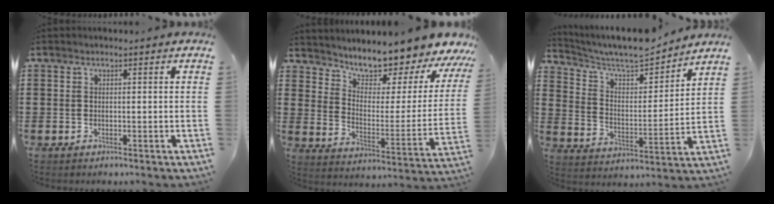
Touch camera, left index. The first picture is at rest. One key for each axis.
{"total": 7.6, "fx": 7.3, "fy": 1.0, "fz": 1.7, "tx": -0.046, "ty": -0.071, "tz": 0.120}
{"total": 7.8, "fx": 7.3, "fy": 1.3, "fz": 2.5, "tx": -0.082, "ty": -0.050, "tz": 0.124}